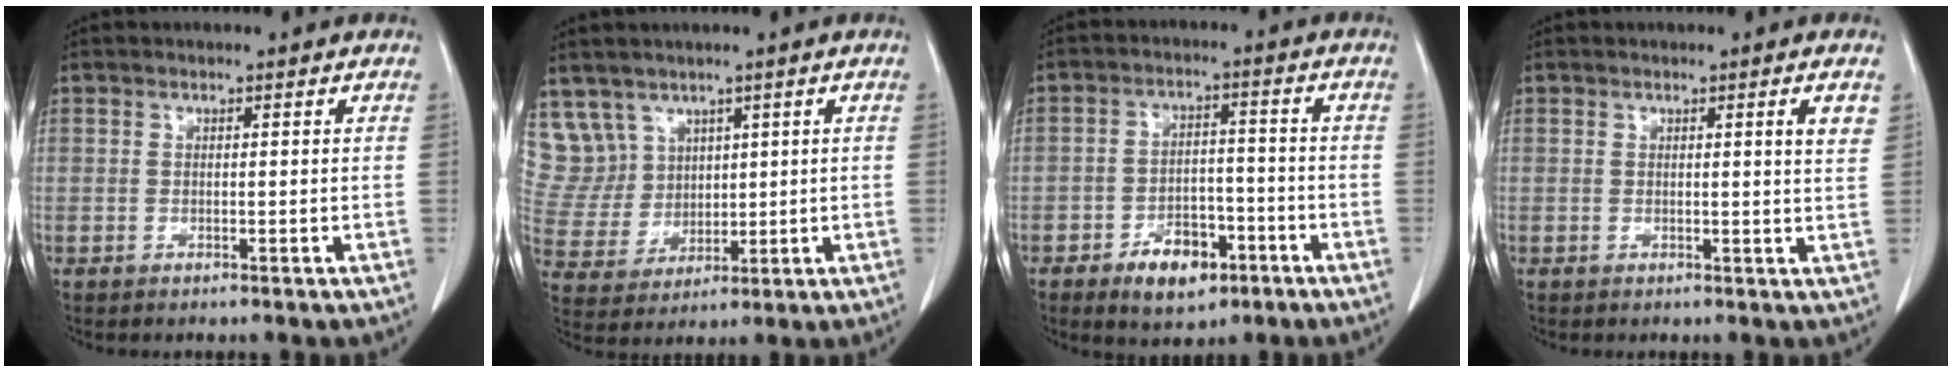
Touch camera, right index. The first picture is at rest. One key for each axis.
{"total": 8.7, "fx": 5.5, "fy": 6.8, "fz": 0.3, "tx": -0.017, "ty": 0.029, "tz": 0.127}
{"total": 7.7, "fx": -4.2, "fy": 4.3, "fz": 4.7, "tx": -0.076, "ty": 0.008, "tz": -0.064}
{"total": 2.8, "fx": 1.3, "fy": -0.2, "fz": 2.5, "tx": -0.033, "ty": -0.005, "tz": 0.015}